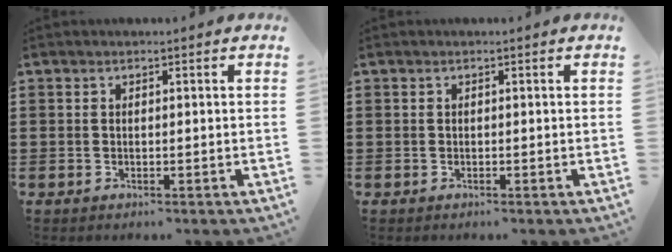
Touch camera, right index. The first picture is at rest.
{"total": 0.0}